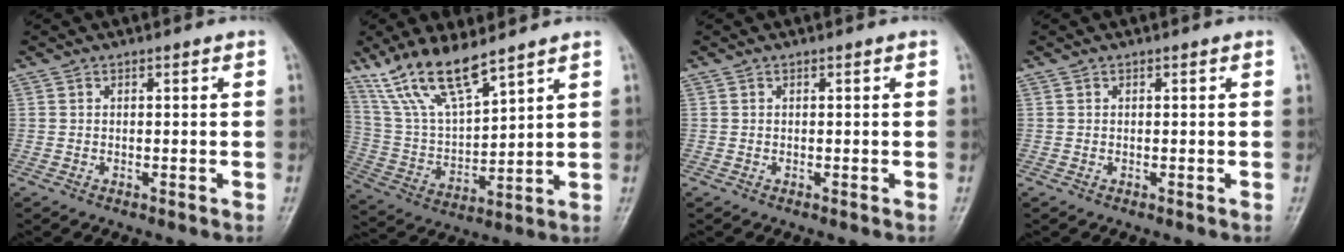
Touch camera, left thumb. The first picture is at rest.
{"total": 13.8, "force": [10.1, 3.7, 8.5], "torque": [-0.154, -0.045, 0.214]}
{"total": 0.0}
{"total": 0.0}